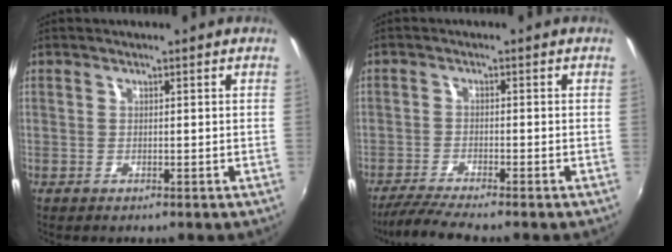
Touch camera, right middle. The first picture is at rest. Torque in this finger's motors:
{"motor_torque": [0.74, -0.71, 0.22, 0.12]}